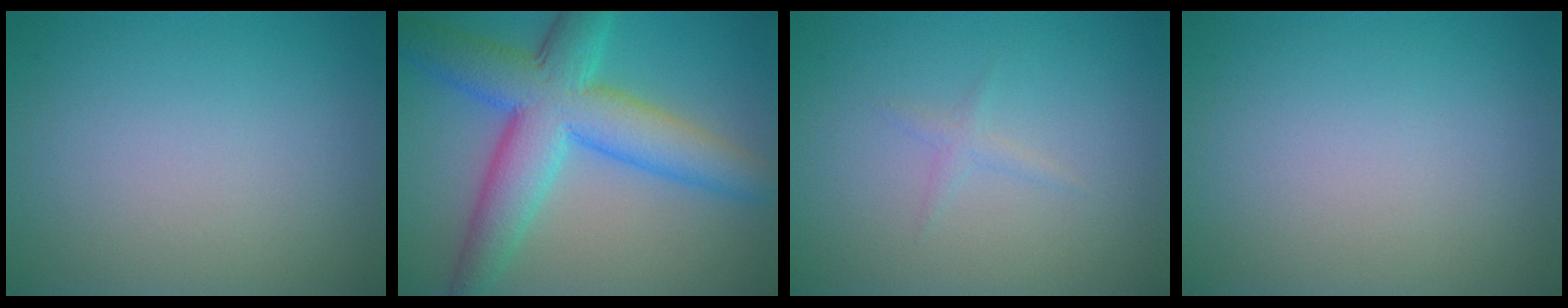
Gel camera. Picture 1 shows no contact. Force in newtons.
{"total": 9.3, "press": 9.3, "slide": 0.4}
{"total": 0.9, "press": 0.9, "slide": 0.0}
{"total": 0.0}